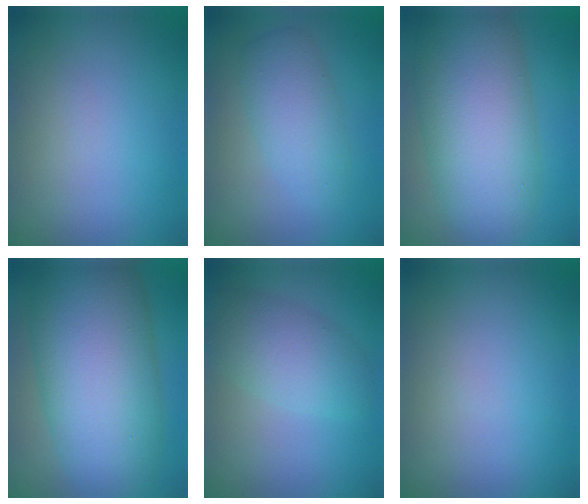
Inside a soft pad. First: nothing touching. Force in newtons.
{"total": 3.8, "press": 3.8, "slide": 0.2}
{"total": 11.2, "press": 11.2, "slide": 0.1}
{"total": 13.7, "press": 13.7, "slide": 0.5}
{"total": 4.5, "press": 4.5, "slide": 0.2}
{"total": 0.0}